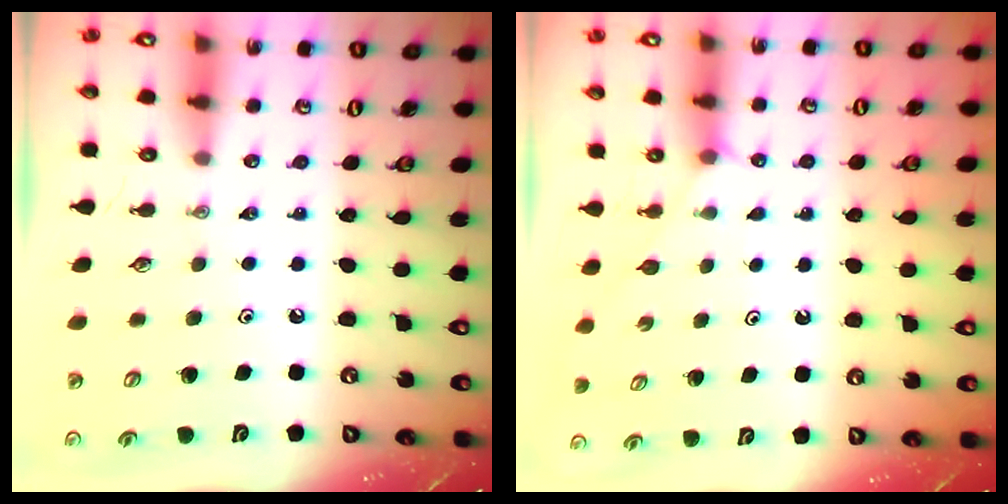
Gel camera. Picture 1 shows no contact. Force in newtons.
{"total": 2.5, "press": 2.5, "slide": 0.3}